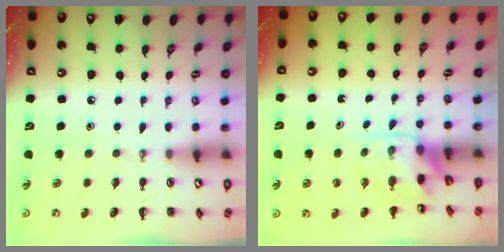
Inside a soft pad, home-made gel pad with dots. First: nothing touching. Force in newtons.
{"total": 4.2, "press": 4.0, "slide": 1.0}